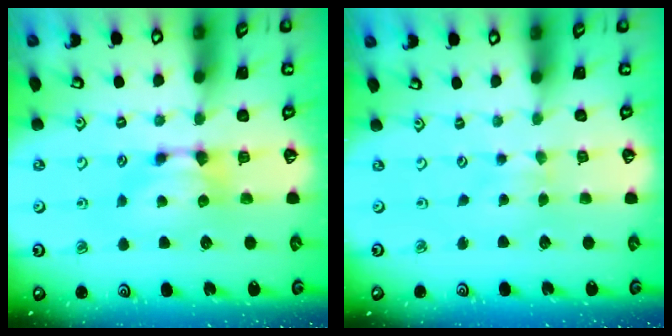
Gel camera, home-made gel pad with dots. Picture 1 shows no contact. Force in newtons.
{"total": 2.0, "press": 2.0, "slide": 0.1}